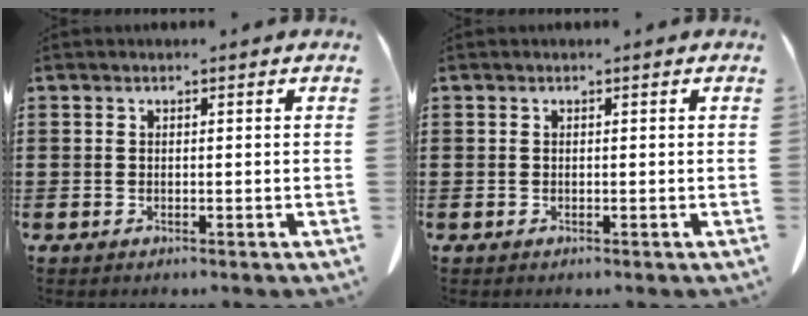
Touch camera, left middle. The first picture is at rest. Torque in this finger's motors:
{"motor_torque": [0.29, -0.34, 0.13, -0.01]}